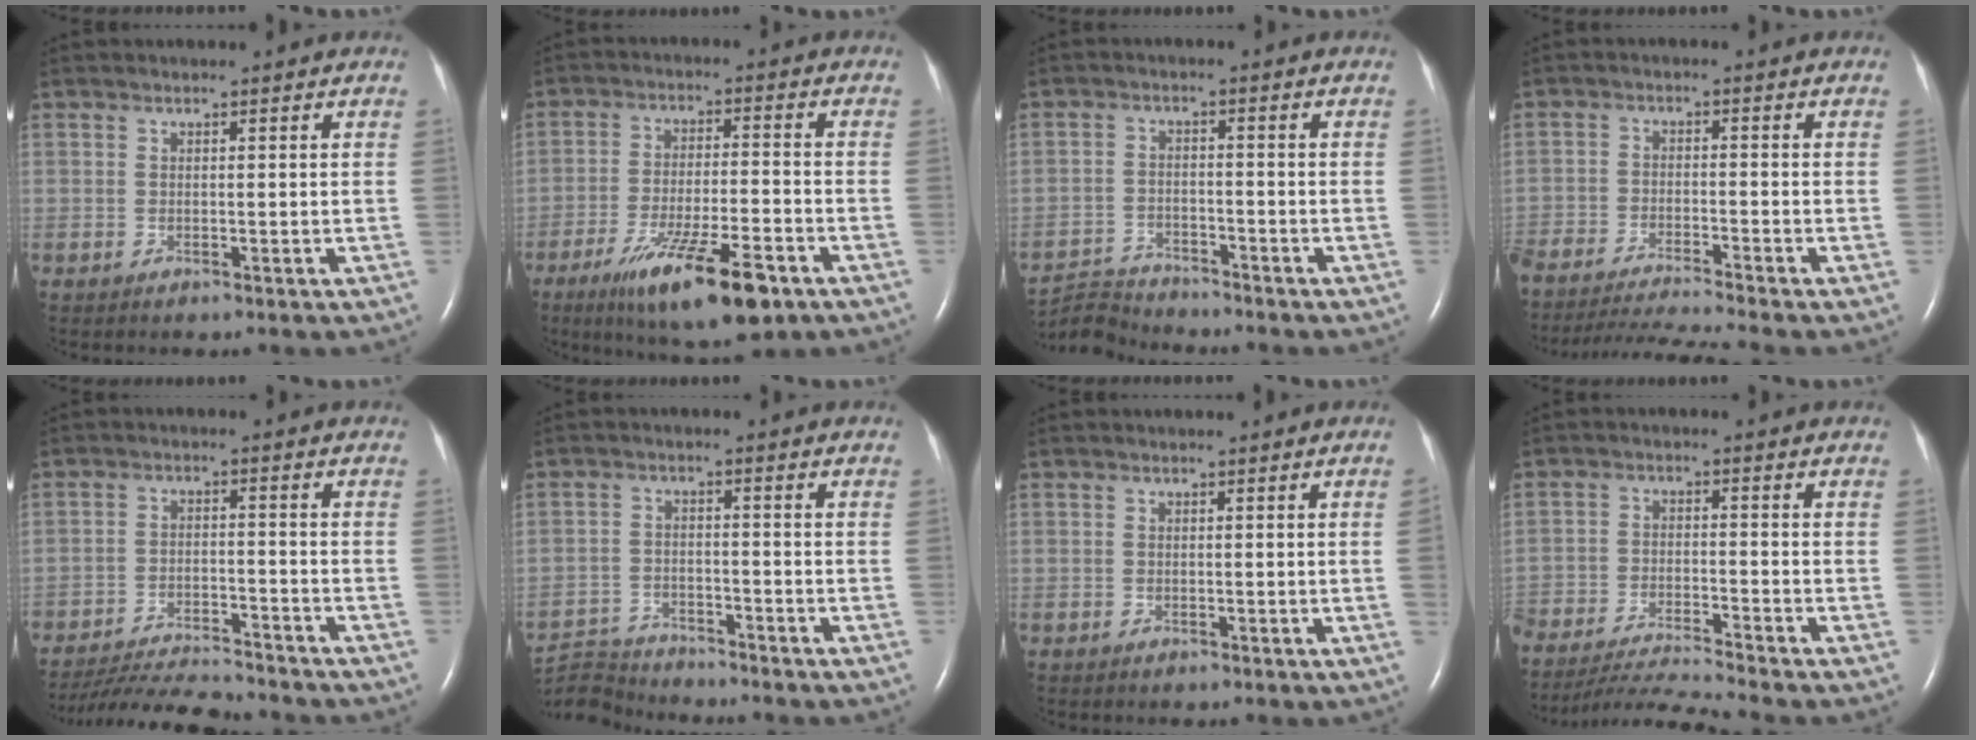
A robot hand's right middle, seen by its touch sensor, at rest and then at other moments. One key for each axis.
{"total": 13.7, "fx": -8.1, "fy": 2.4, "fz": 10.8, "tx": -0.177, "ty": -0.027, "tz": -0.128}
{"total": 5.5, "fx": -5.4, "fy": -0.3, "fz": -1.2, "tx": 0.016, "ty": -0.006, "tz": -0.101}
{"total": 11.1, "fx": -10.3, "fy": -1.6, "fz": 3.7, "tx": -0.050, "ty": -0.015, "tz": -0.175}
{"total": 13.1, "fx": -12.4, "fy": 1.1, "fz": 4.0, "tx": -0.067, "ty": -0.014, "tz": -0.193}
{"total": 8.1, "fx": -8.1, "fy": 0.8, "fz": -0.2, "tx": -0.003, "ty": 0.005, "tz": -0.150}
{"total": 0.8, "fx": -0.1, "fy": -0.4, "fz": 0.7, "tx": 0.001, "ty": 0.002, "tz": -0.003}
{"total": 10.7, "fx": -10.2, "fy": -1.9, "fz": 2.8, "tx": -0.038, "ty": -0.007, "tz": -0.179}